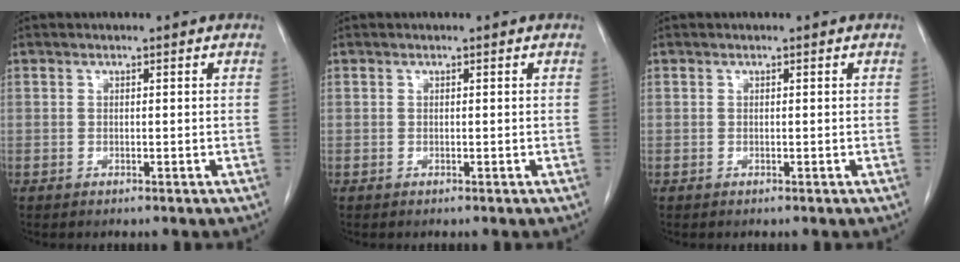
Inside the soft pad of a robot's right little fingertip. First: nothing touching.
{"total": 0.0}
{"total": 0.0}